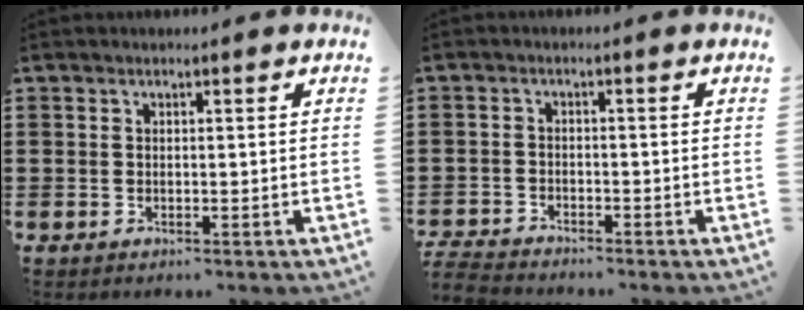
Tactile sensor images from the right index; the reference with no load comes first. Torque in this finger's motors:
{"motor_torque": [-2.14, 0.00, -1.05, -0.21]}